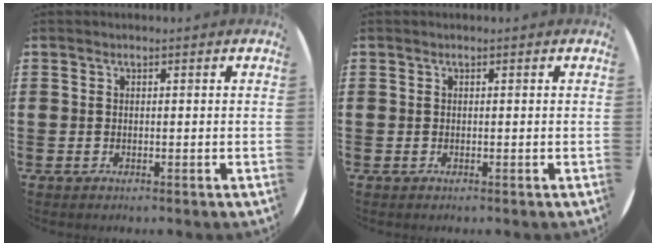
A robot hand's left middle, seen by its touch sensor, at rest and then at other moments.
{"total": 0.0}